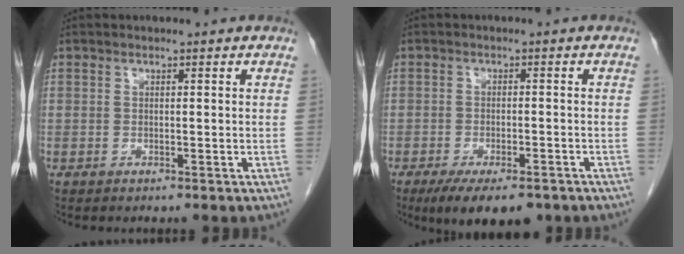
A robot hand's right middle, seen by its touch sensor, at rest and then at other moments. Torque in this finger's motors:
{"motor_torque": [1.03, -0.83, 0.07, 0.04]}